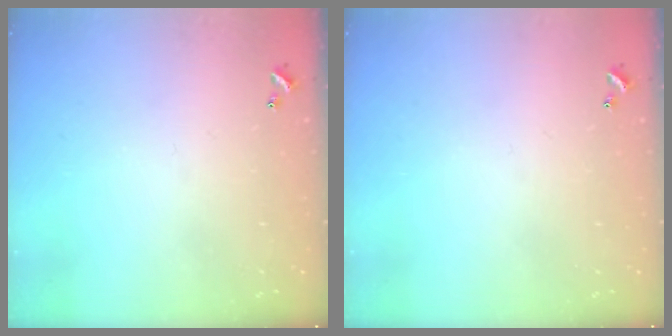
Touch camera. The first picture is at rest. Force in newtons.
{"total": 0.0}